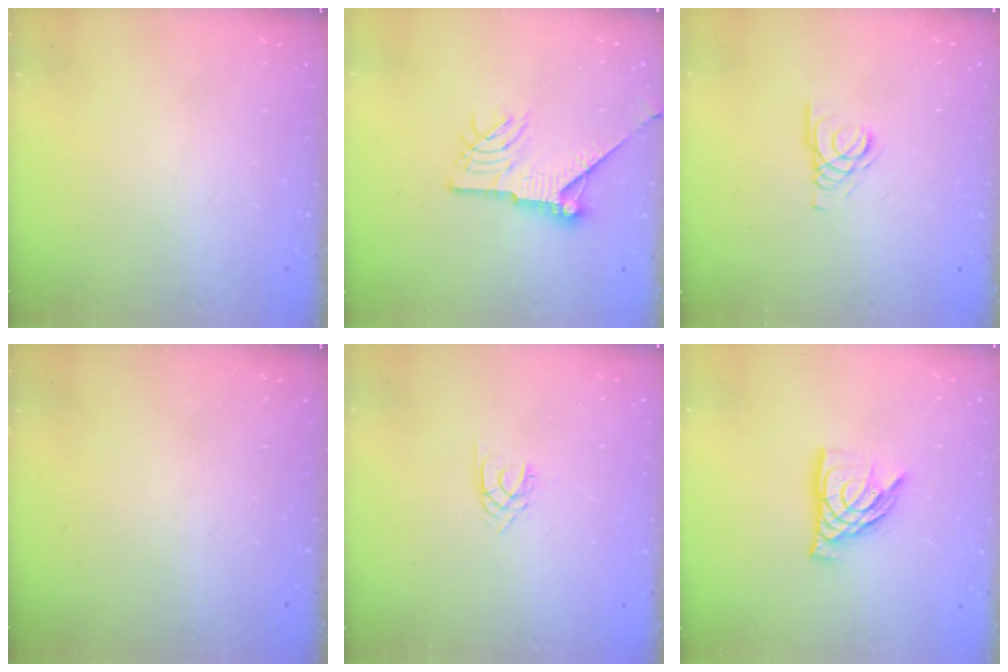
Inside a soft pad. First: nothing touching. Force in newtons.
{"total": 12.8, "press": 12.8, "slide": 0.8}
{"total": 2.1, "press": 2.1, "slide": 0.2}
{"total": 0.0}
{"total": 2.1, "press": 2.1, "slide": 0.3}
{"total": 12.2, "press": 12.1, "slide": 1.2}